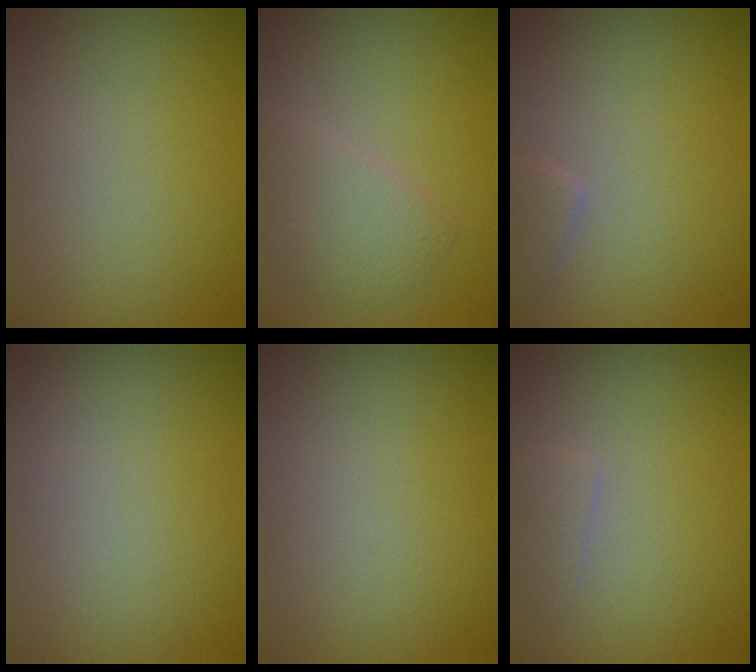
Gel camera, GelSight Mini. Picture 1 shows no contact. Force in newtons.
{"total": 2.4, "press": 2.4, "slide": 0.2}
{"total": 1.2, "press": 1.2, "slide": 0.1}
{"total": 0.0}
{"total": 0.0}
{"total": 1.0, "press": 1.0, "slide": 0.1}